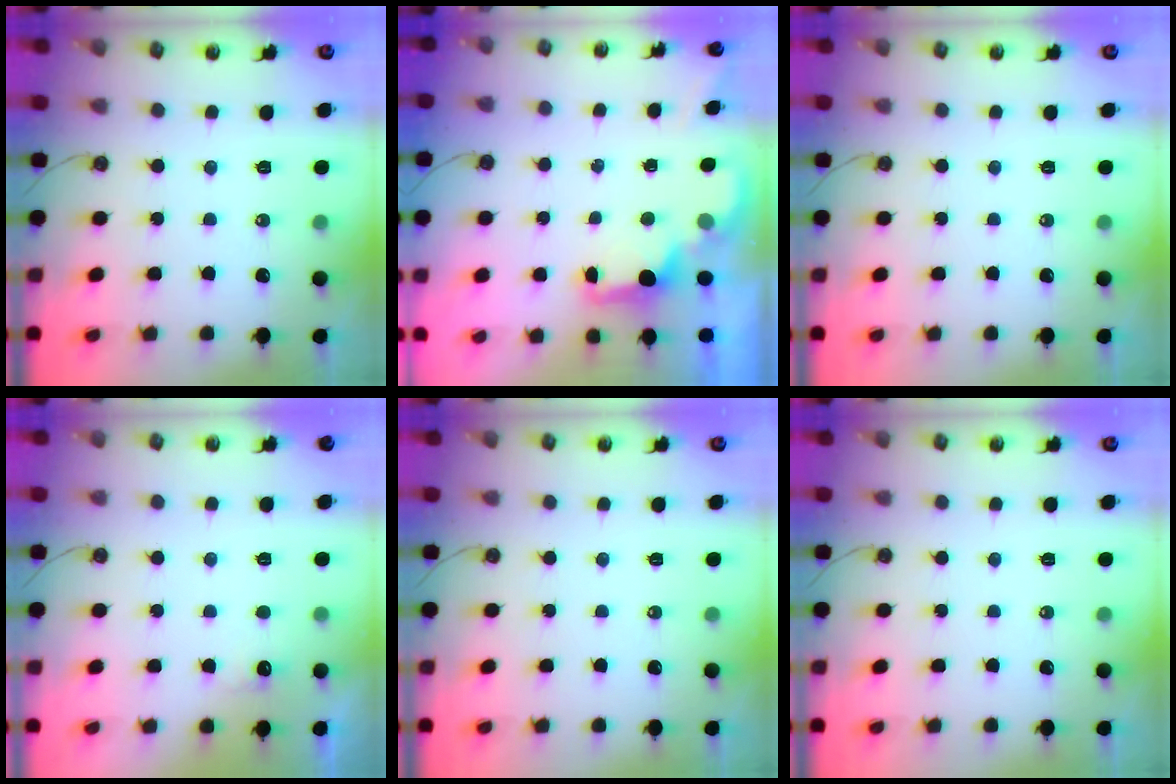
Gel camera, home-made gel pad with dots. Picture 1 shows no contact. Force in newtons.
{"total": 2.8, "press": 2.8, "slide": 0.5}
{"total": 0.0}
{"total": 4.5, "press": 4.3, "slide": 1.2}
{"total": 0.0}
{"total": 0.0}